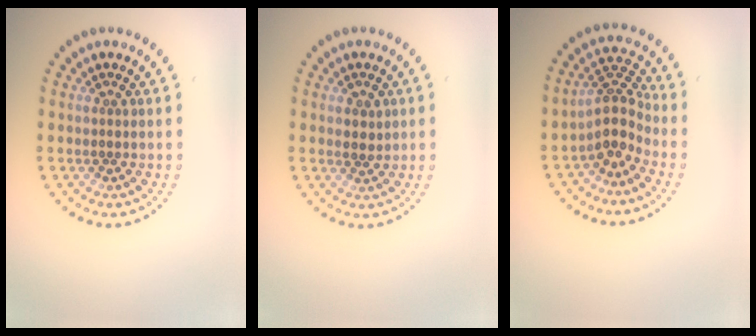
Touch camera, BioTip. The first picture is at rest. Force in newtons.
{"total": 1.2, "press": 1.2, "slide": 0.2}
{"total": 3.6, "press": 2.8, "slide": 2.3}